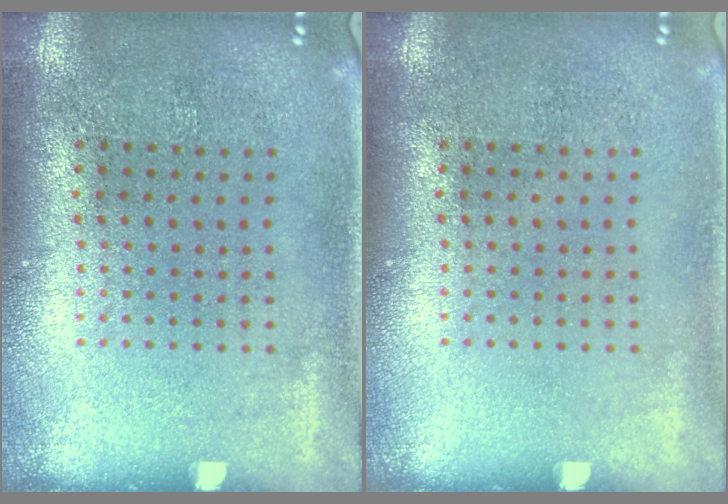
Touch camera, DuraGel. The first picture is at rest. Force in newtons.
{"total": 0.0}